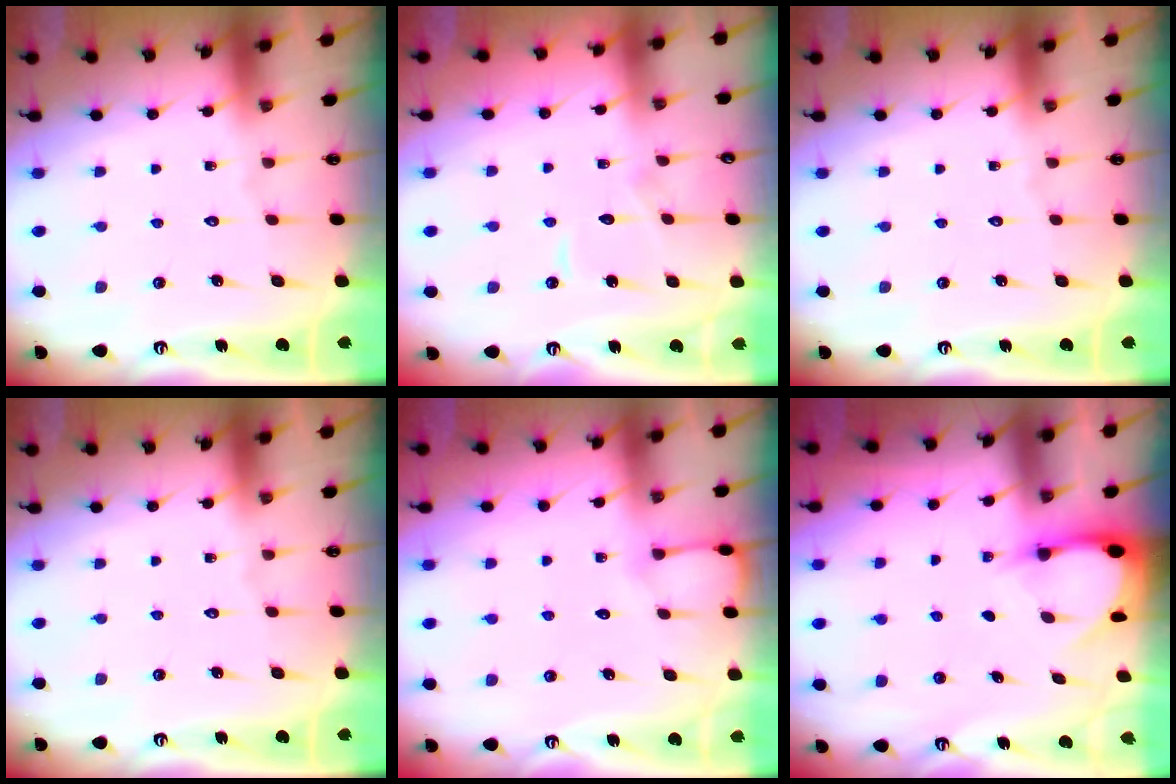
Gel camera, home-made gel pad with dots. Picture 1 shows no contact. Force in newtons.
{"total": 4.4, "press": 4.3, "slide": 0.5}
{"total": 0.0}
{"total": 0.0}
{"total": 4.1, "press": 4.0, "slide": 0.5}
{"total": 3.1, "press": 3.1, "slide": 0.3}